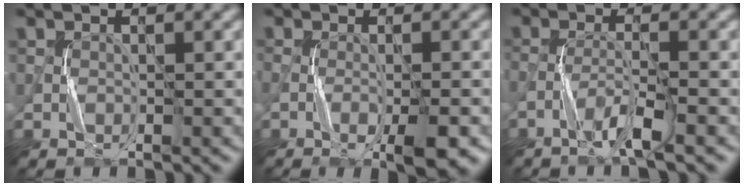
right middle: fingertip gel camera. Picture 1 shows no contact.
{"total": 5.0, "force": [-2.0, 1.4, 4.4], "torque": [-0.079, -0.009, -0.029]}
{"total": 3.0, "force": [-2.0, 0.1, 2.3], "torque": [-0.047, 0.005, -0.050]}